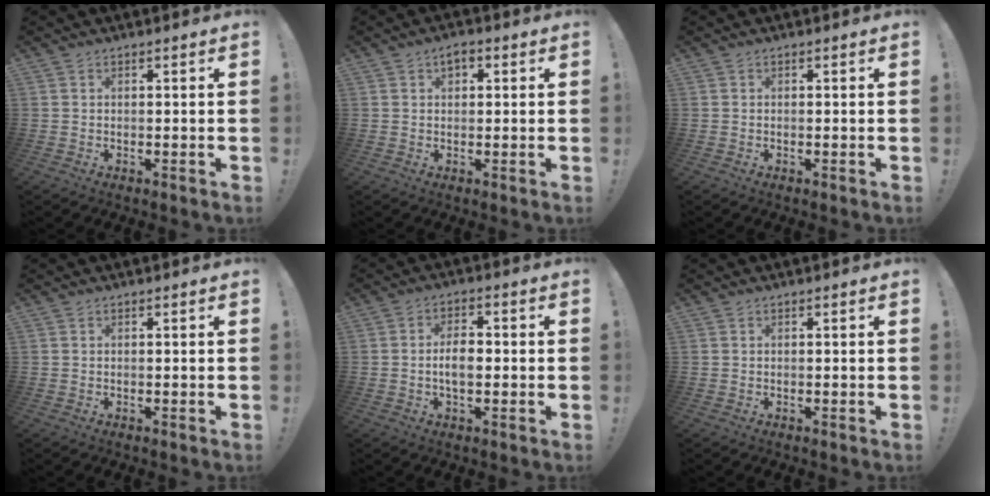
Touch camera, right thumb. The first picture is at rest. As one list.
[{"total": 2.5, "force": [0.9, 1.7, 1.6], "torque": [-0.018, 0.001, 0.013]}, {"total": 0.0}, {"total": 0.0}, {"total": 5.9, "force": [-0.9, 3.0, 5.0], "torque": [-0.081, 0.009, -0.021]}, {"total": 0.0}]